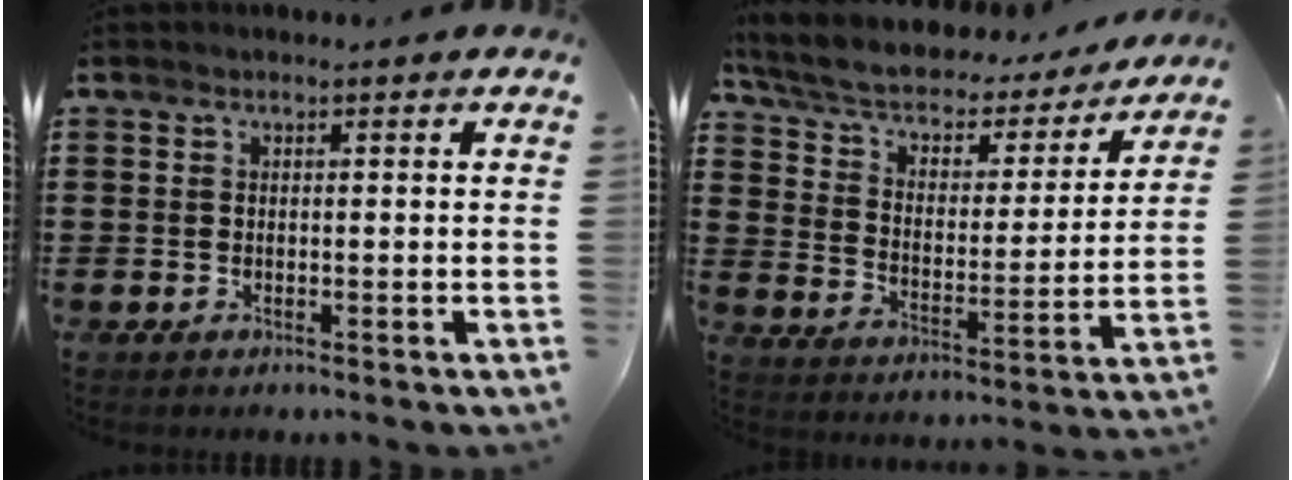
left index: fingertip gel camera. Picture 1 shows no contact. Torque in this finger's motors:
{"motor_torque": [2.14, 0.00, 1.05, 0.21]}